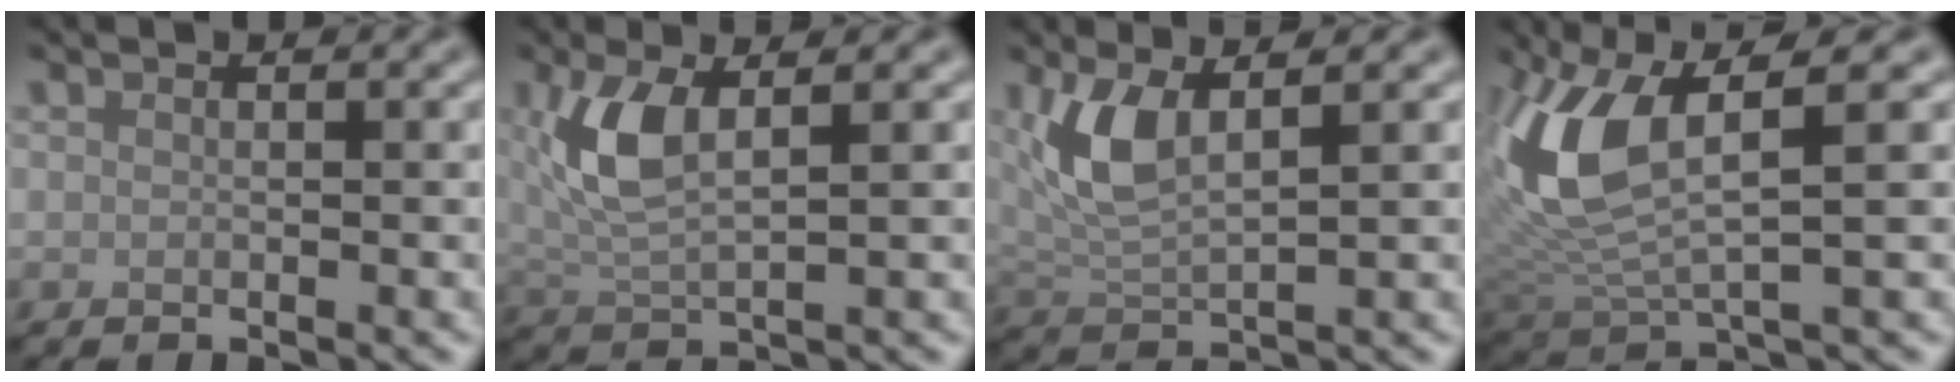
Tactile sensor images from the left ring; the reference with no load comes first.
{"total": 4.7, "force": [1.4, 1.8, 4.1], "torque": [-0.096, 0.004, 0.030]}
{"total": 4.3, "force": [1.7, 1.5, 3.6], "torque": [-0.086, -0.002, 0.037]}
{"total": 7.9, "force": [2.2, 2.9, 7.0], "torque": [-0.166, 0.000, 0.045]}